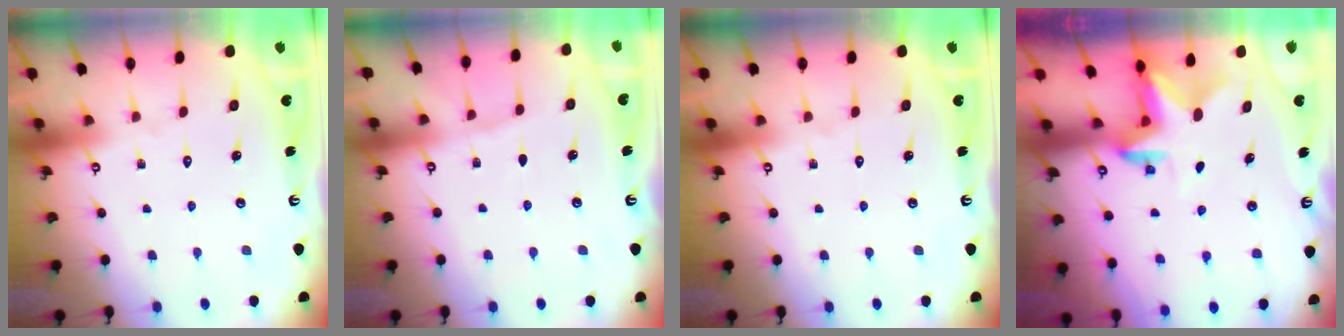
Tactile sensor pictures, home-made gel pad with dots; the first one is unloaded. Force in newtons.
{"total": 2.2, "press": 2.2, "slide": 0.4}
{"total": 0.0}
{"total": 2.7, "press": 2.7, "slide": 0.5}